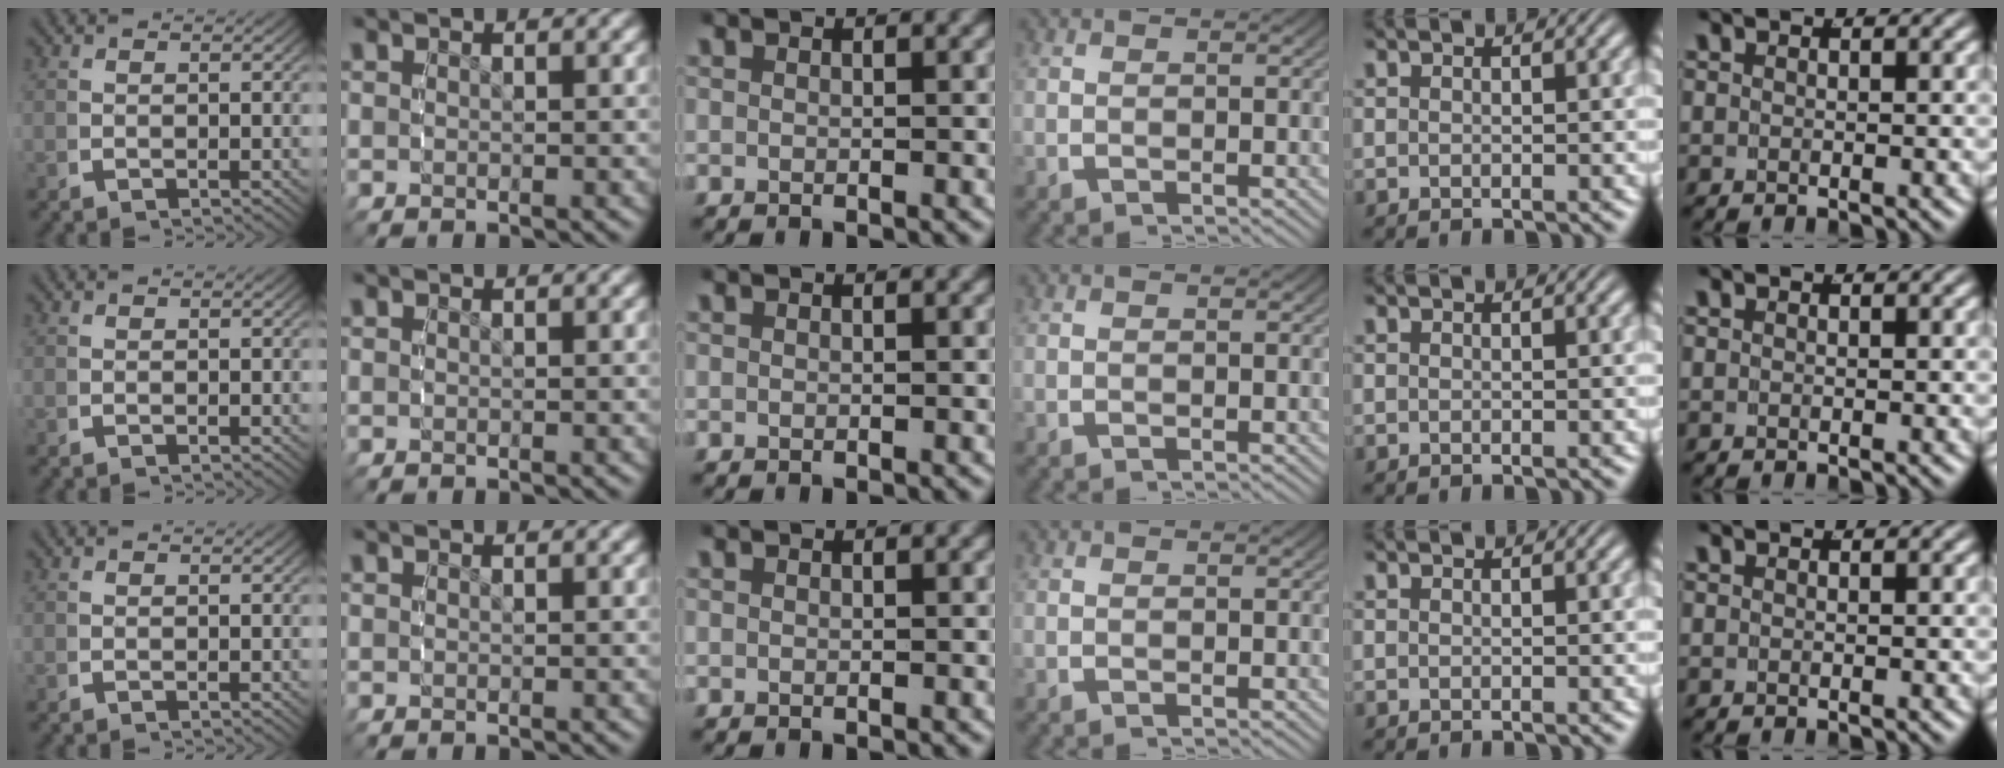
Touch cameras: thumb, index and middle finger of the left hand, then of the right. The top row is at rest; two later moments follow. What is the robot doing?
{"motion": "reach", "object": "photo album"}